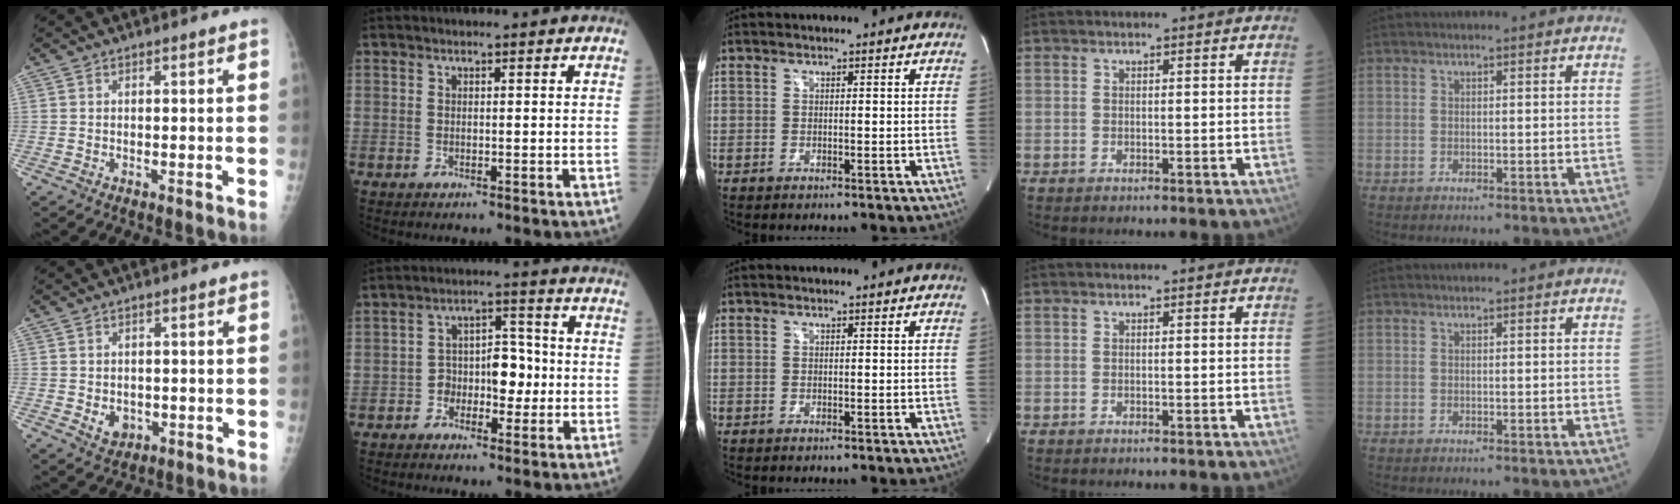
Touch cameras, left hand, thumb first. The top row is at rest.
{"thumb": {"total": 3.5, "force": [-0.5, 2.9, 1.9], "torque": [-0.016, -0.001, 0.003]}, "index": {"total": 6.0, "force": [-1.6, 3.5, 4.7], "torque": [-0.070, 0.018, -0.031]}}